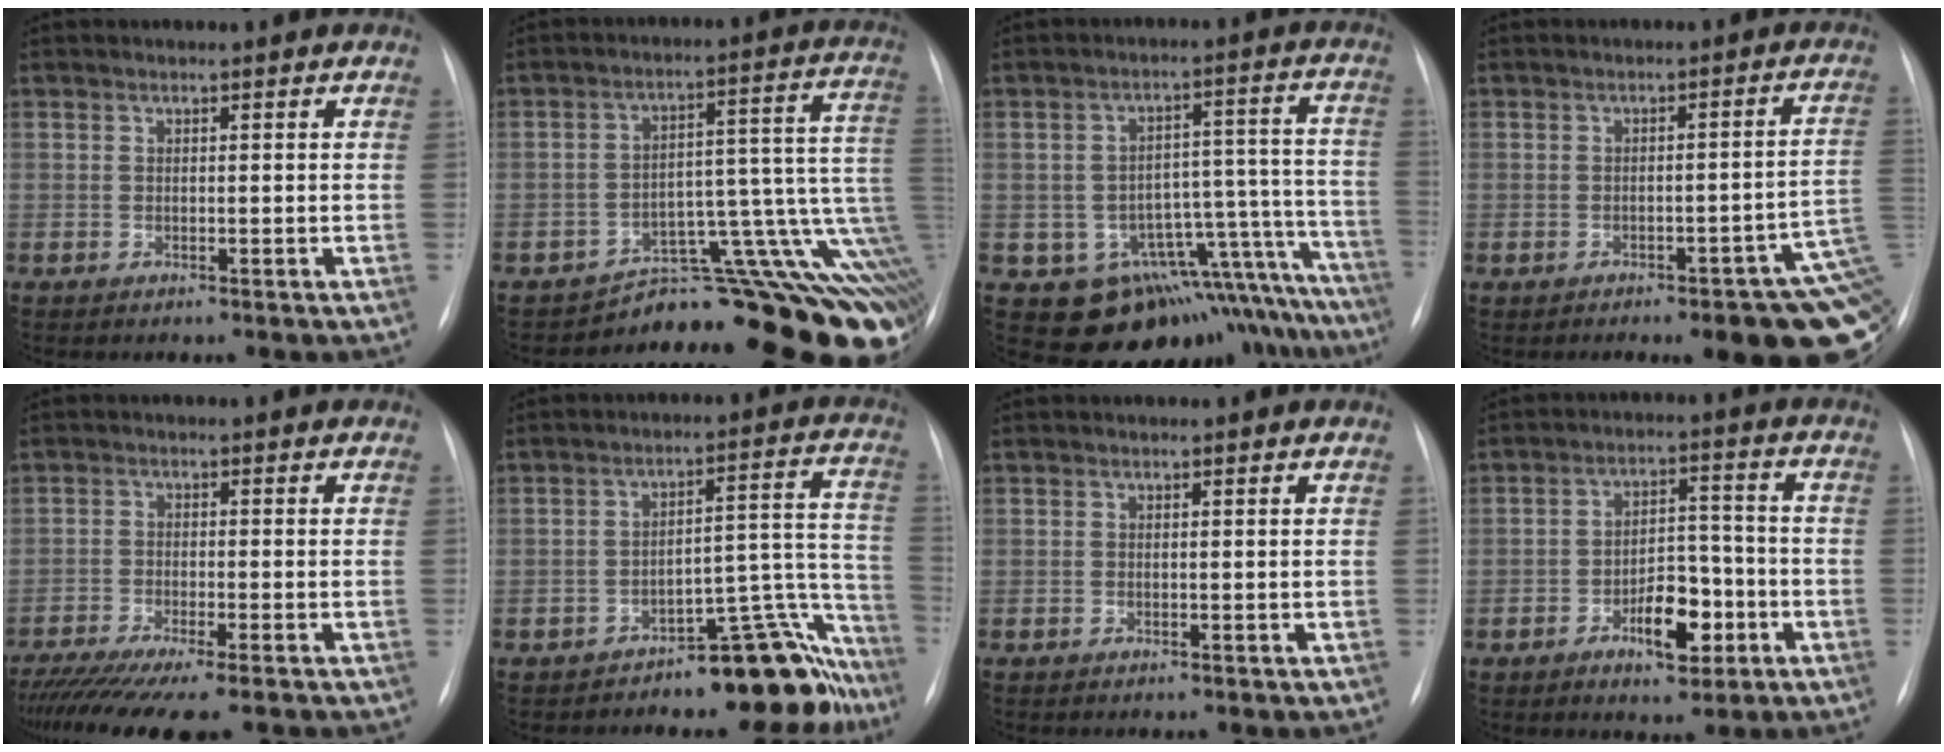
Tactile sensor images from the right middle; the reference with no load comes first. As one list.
[{"total": 14.9, "force": [-10.1, 4.3, 10.1], "torque": [-0.030, 0.091, -0.115]}, {"total": 14.6, "force": [-11.5, 4.4, 7.8], "torque": [-0.041, 0.079, -0.136]}, {"total": 14.5, "force": [-5.3, 3.9, 13.0], "torque": [-0.085, 0.026, -0.050]}, {"total": 11.7, "force": [-9.5, 0.5, 6.7], "torque": [-0.105, -0.025, -0.151]}, {"total": 11.6, "force": [-10.3, 3.3, 4.2], "torque": [0.009, 0.089, -0.144]}, {"total": 0.0}, {"total": 7.7, "force": [-3.4, 3.6, 5.8], "torque": [-0.089, 0.018, -0.051]}]